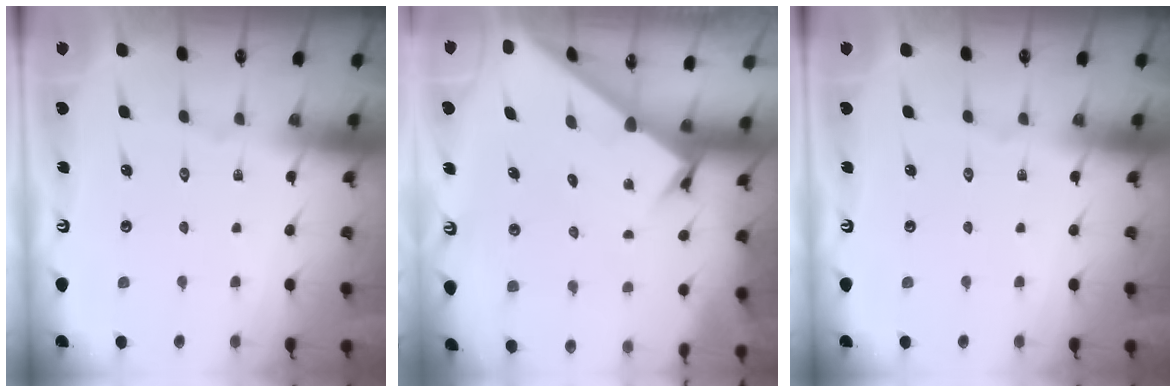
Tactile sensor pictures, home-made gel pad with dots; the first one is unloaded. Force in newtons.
{"total": 1.9, "press": 1.9, "slide": 0.1}
{"total": 0.0}